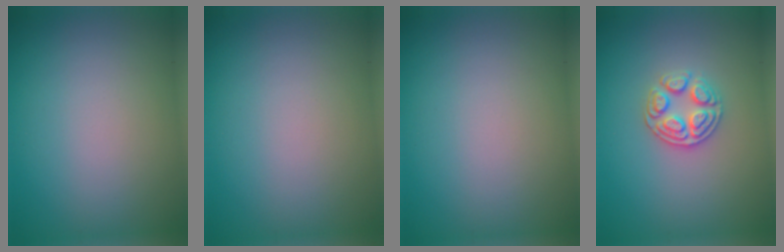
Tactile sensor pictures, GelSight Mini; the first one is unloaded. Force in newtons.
{"total": 0.0}
{"total": 0.0}
{"total": 3.0, "press": 2.8, "slide": 1.1}